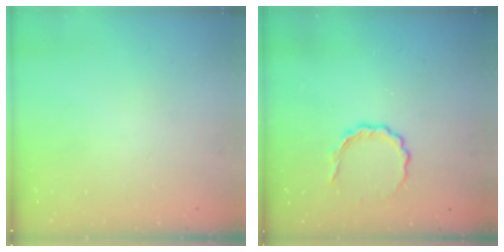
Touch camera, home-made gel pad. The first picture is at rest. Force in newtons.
{"total": 4.8, "press": 4.6, "slide": 1.2}